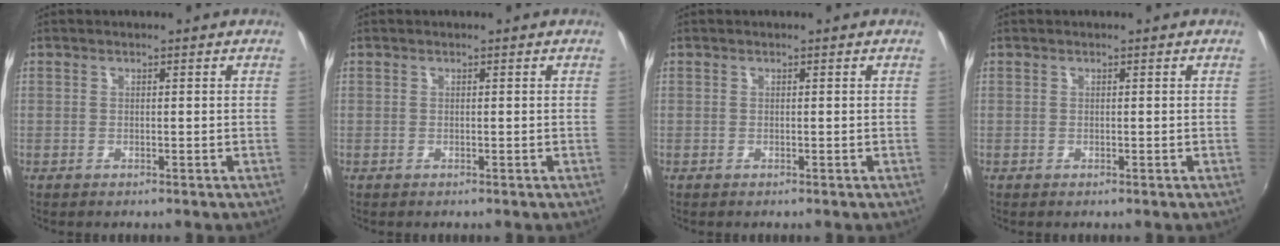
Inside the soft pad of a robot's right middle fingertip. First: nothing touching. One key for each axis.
{"total": 0.0}
{"total": 0.0}
{"total": 0.0}